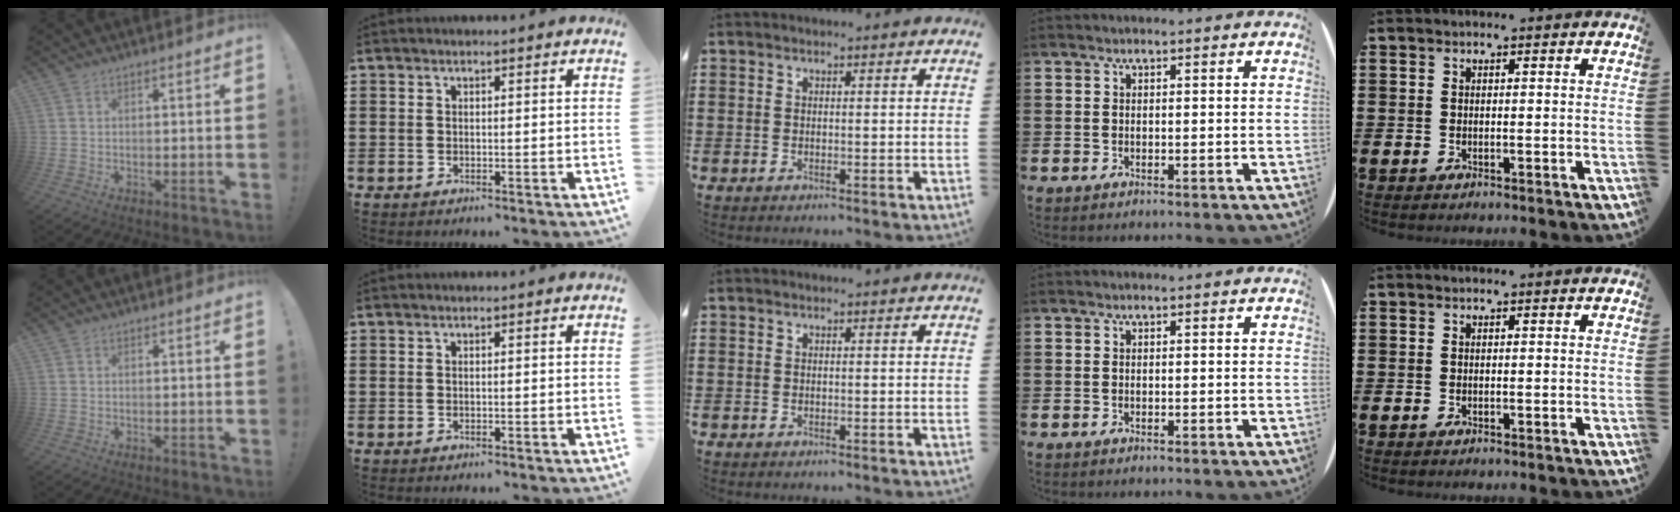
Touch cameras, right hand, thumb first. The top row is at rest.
{}